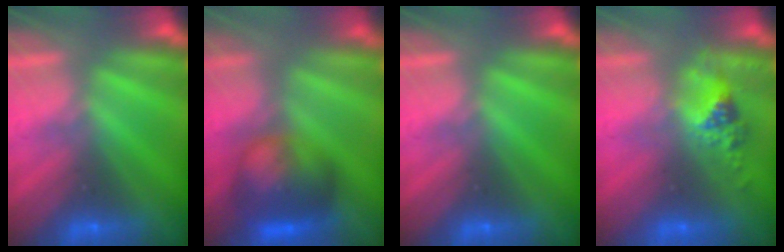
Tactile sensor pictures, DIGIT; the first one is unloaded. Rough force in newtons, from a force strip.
{"total": 8.6}
{"total": 0.0}
{"total": 2.4}